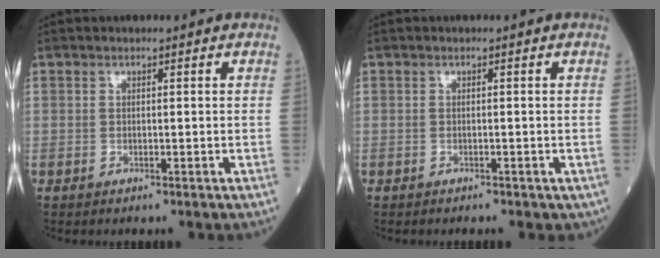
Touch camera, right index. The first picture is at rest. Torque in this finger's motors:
{"motor_torque": [-0.09, -0.32, -0.07, -0.09]}